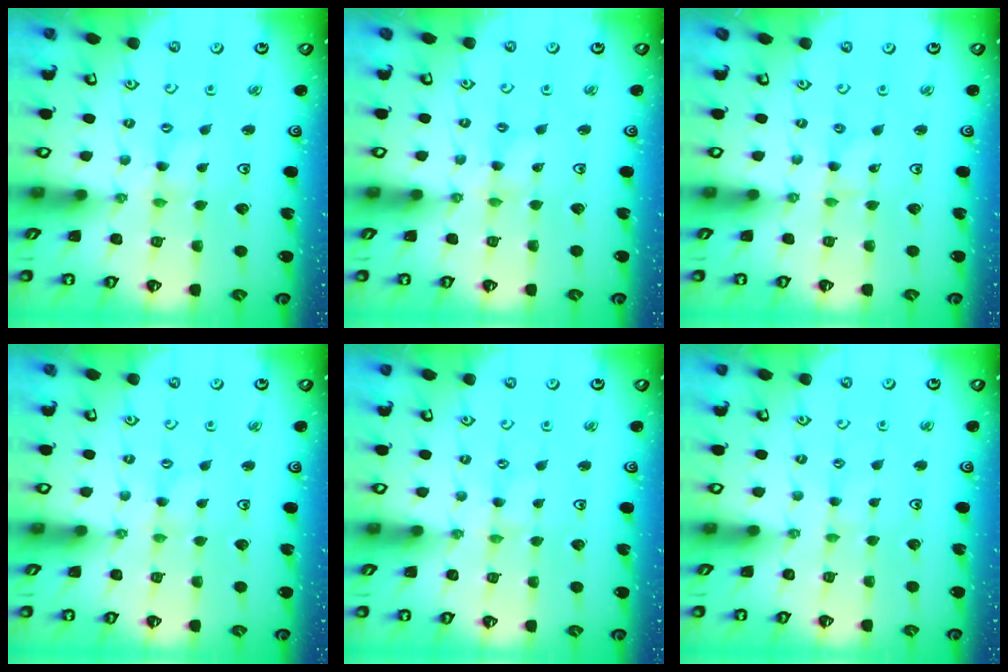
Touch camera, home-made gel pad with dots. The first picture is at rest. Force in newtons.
{"total": 1.2, "press": 1.2, "slide": 0.1}
{"total": 0.0}
{"total": 0.0}
{"total": 0.0}
{"total": 0.0}